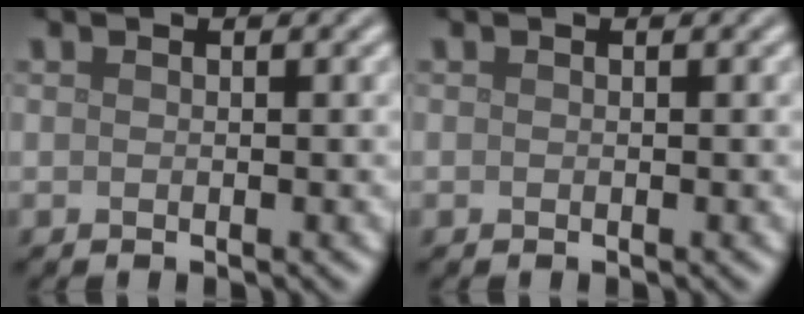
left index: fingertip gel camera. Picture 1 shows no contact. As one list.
[{"total": 0.0}]